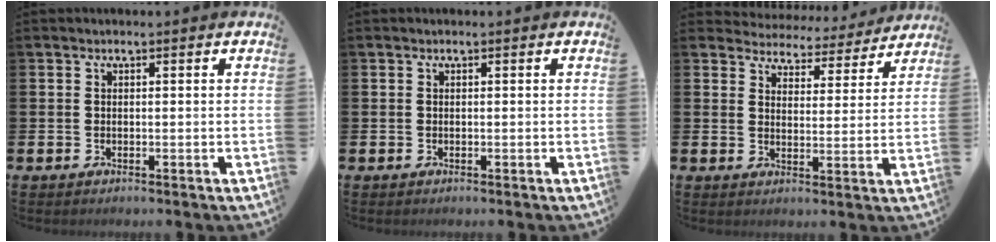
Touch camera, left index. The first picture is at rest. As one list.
[{"total": 0.0}, {"total": 4.8, "force": [4.6, 1.2, 0.1], "torque": [-0.013, -0.044, 0.077]}]